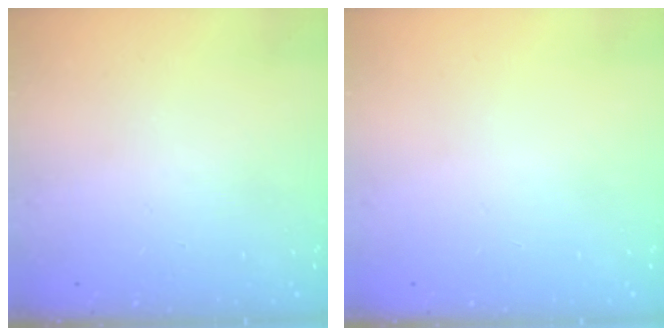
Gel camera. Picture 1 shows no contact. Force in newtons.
{"total": 0.0}